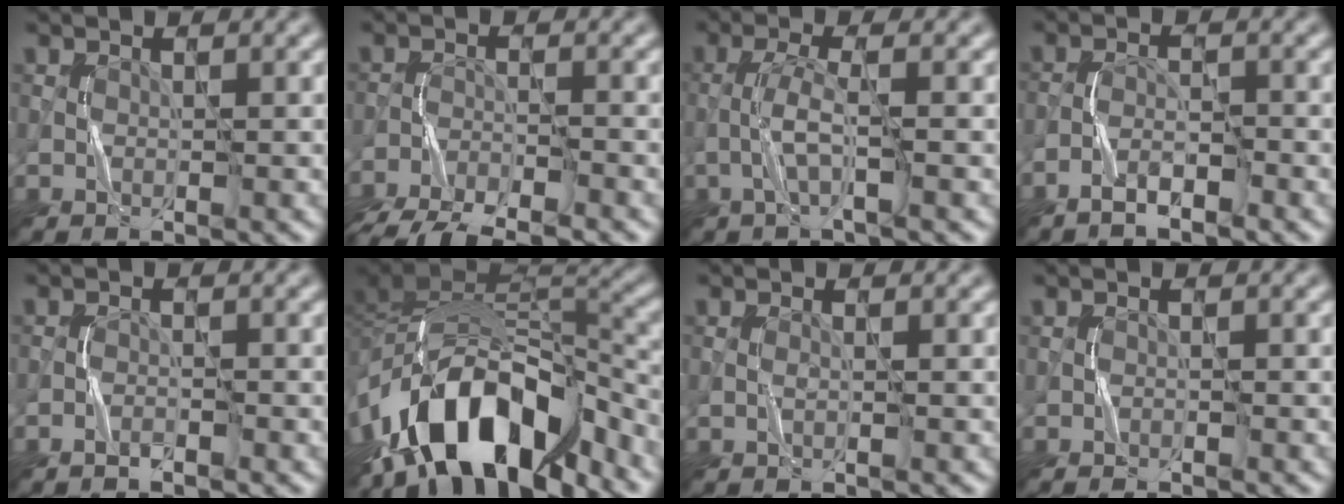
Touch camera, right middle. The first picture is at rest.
{"total": 7.9, "force": [-7.0, 1.5, 3.3], "torque": [-0.060, -0.024, -0.118]}
{"total": 2.8, "force": [-0.9, 0.3, 2.7], "torque": [-0.057, 0.011, -0.024]}
{"total": 2.5, "force": [-2.0, 0.5, 1.5], "torque": [-0.032, 0.007, -0.041]}
{"total": 1.1, "force": [-1.0, 0.1, 0.6], "torque": [-0.011, 0.003, -0.021]}
{"total": 13.5, "force": [-7.7, 5.9, 9.3], "torque": [-0.149, 0.014, -0.141]}
{"total": 0.6, "force": [-0.2, 0.0, 0.5], "torque": [-0.013, 0.000, -0.006]}
{"total": 0.8, "force": [-0.8, 0.0, 0.3], "torque": [-0.005, 0.002, -0.015]}